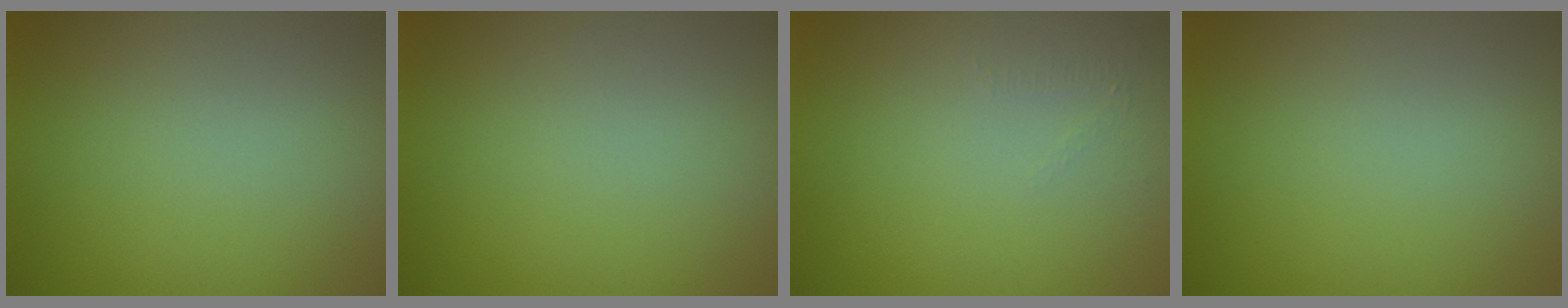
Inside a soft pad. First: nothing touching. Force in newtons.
{"total": 0.0}
{"total": 0.5, "press": 0.2, "slide": 0.5}
{"total": 0.0}